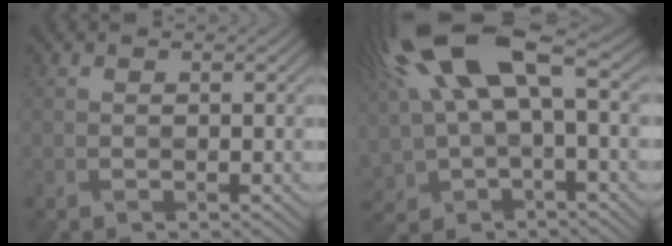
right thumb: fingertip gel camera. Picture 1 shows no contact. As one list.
[{"total": 14.9, "force": [4.3, 7.1, 12.4], "torque": [-0.299, 0.010, 0.090]}]